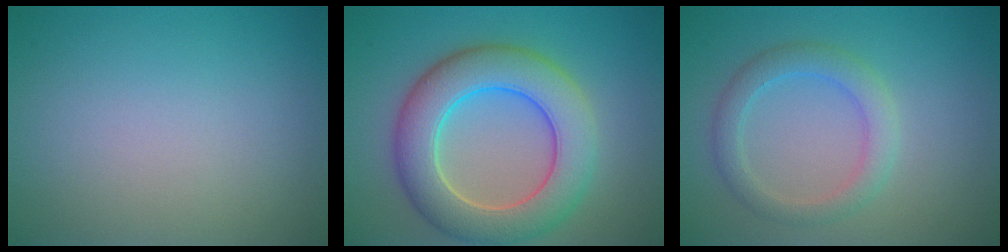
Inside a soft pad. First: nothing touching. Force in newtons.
{"total": 8.4, "press": 8.4, "slide": 0.5}
{"total": 3.0, "press": 3.0, "slide": 0.1}